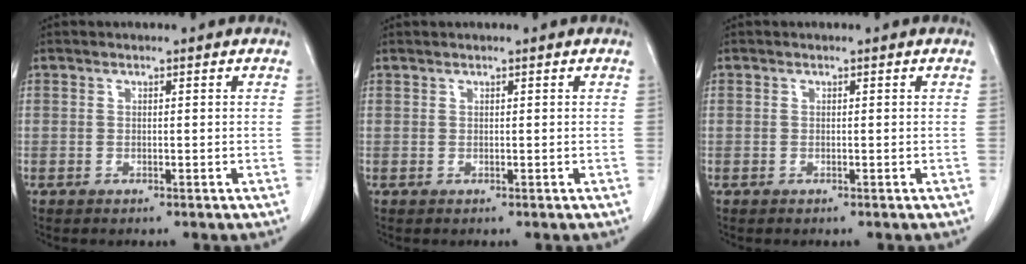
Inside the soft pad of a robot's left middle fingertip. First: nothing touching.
{"total": 0.0}
{"total": 0.0}